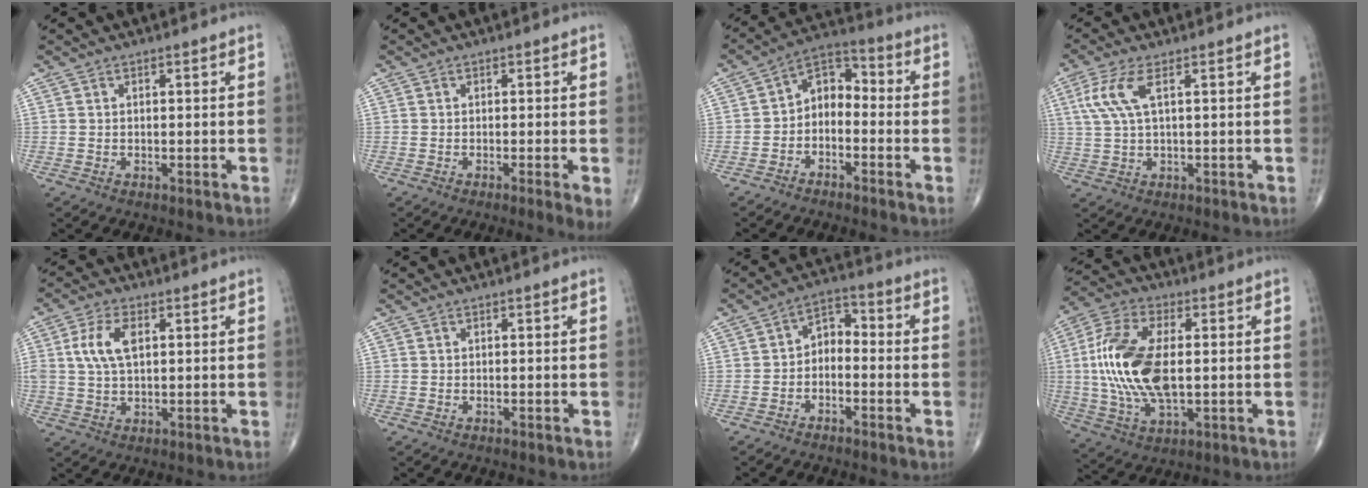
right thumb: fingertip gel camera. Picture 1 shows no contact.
{"total": 3.1, "force": [-1.0, 0.1, 2.9], "torque": [-0.048, -0.012, -0.019]}
{"total": 7.6, "force": [-2.3, 5.2, 5.0], "torque": [-0.061, 0.045, -0.058]}
{"total": 5.9, "force": [1.9, 1.7, 5.4], "torque": [-0.149, 0.011, 0.044]}
{"total": 7.2, "force": [1.7, 3.9, 5.8], "torque": [-0.125, 0.005, 0.033]}
{"total": 0.0}
{"total": 5.5, "force": [-1.8, 3.6, 3.7], "torque": [-0.046, 0.037, -0.045]}
{"total": 17.7, "force": [0.5, 8.8, 15.4], "torque": [-0.329, 0.000, 0.009]}